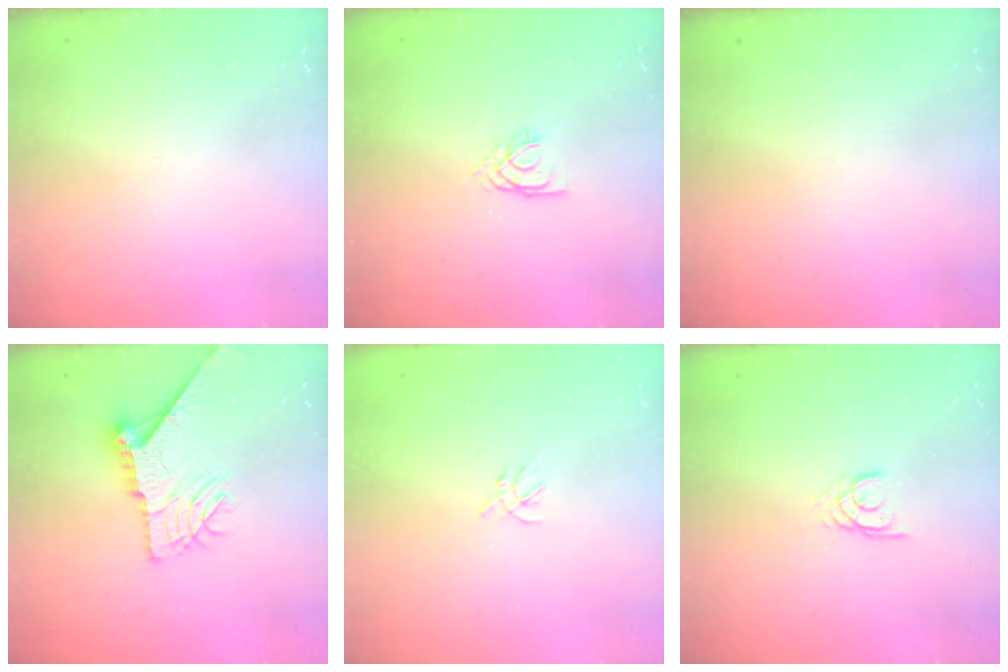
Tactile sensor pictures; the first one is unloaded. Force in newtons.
{"total": 1.4, "press": 1.3, "slide": 0.3}
{"total": 0.0}
{"total": 12.8, "press": 12.7, "slide": 1.3}
{"total": 2.3, "press": 2.2, "slide": 0.6}
{"total": 2.2, "press": 2.2, "slide": 0.2}